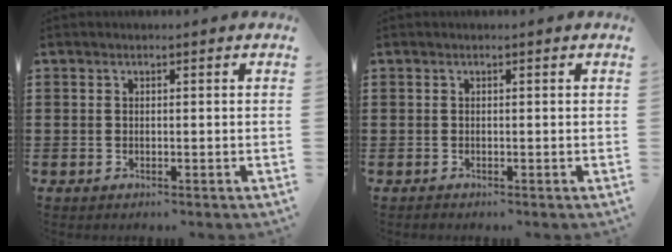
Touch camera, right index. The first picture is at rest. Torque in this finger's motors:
{"motor_torque": [-1.41, 0.73, -0.75, -0.21]}